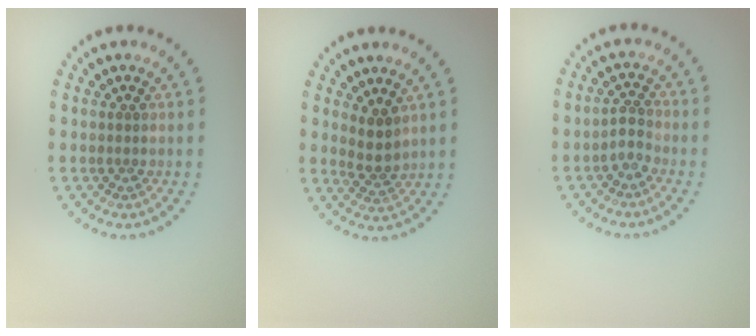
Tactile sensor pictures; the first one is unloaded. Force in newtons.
{"total": 2.3, "press": 1.8, "slide": 1.3}
{"total": 1.5, "press": 1.1, "slide": 1.1}